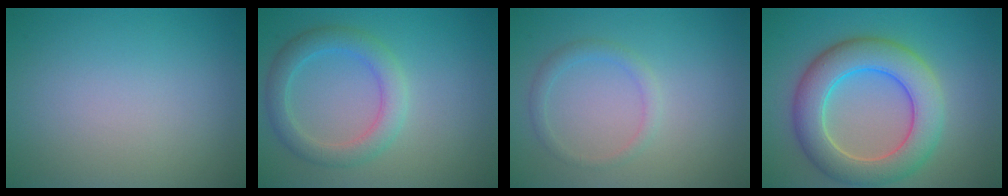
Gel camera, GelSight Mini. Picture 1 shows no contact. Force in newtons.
{"total": 3.6, "press": 3.6, "slide": 0.2}
{"total": 1.5, "press": 1.5, "slide": 0.1}
{"total": 7.6, "press": 7.6, "slide": 0.5}